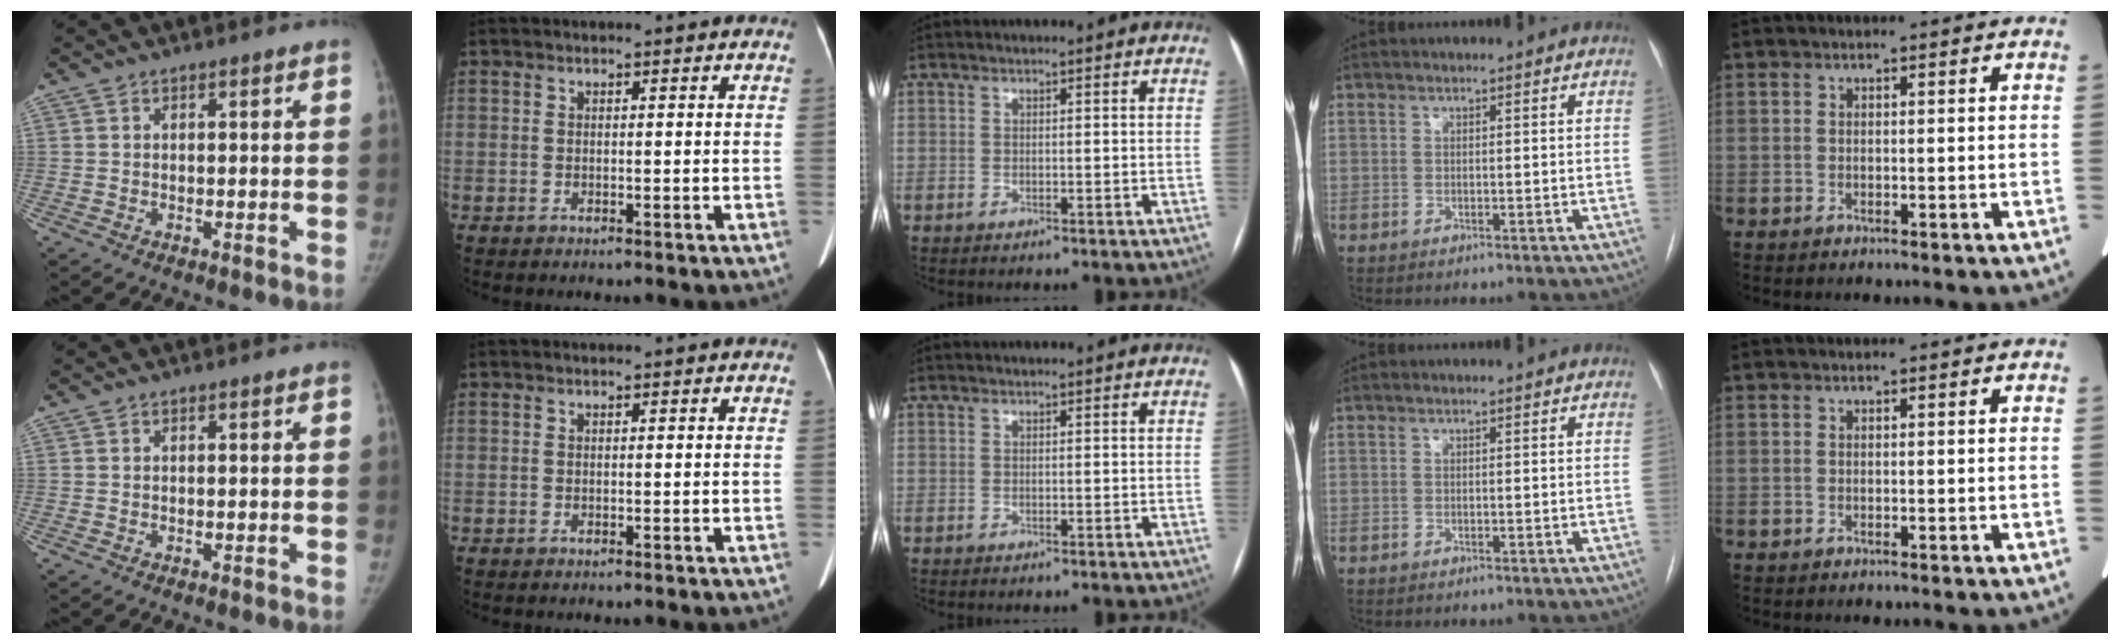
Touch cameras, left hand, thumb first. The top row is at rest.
{}